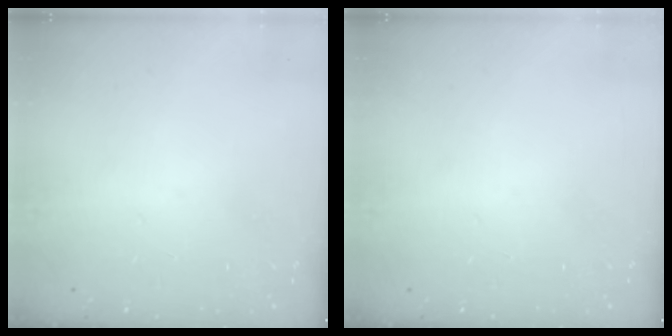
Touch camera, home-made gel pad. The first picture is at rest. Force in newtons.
{"total": 0.0}